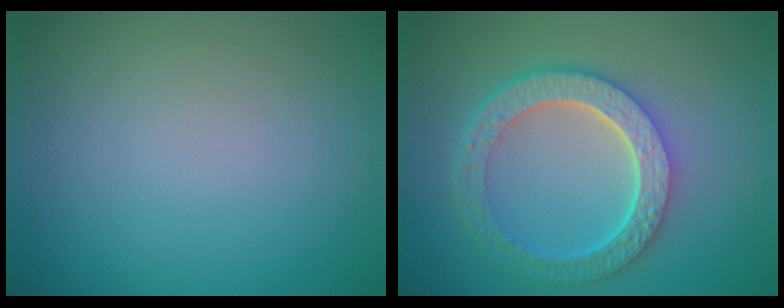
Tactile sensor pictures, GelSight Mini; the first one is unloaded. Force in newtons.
{"total": 6.2, "press": 4.7, "slide": 4.1}